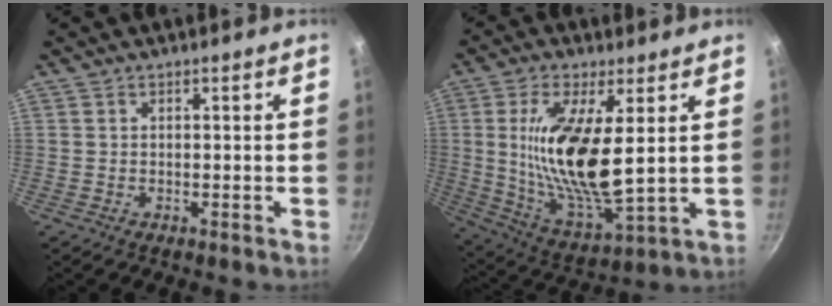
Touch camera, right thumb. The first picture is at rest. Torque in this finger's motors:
{"motor_torque": [1.35, 3.66, 1.89, -0.01, 0.57]}